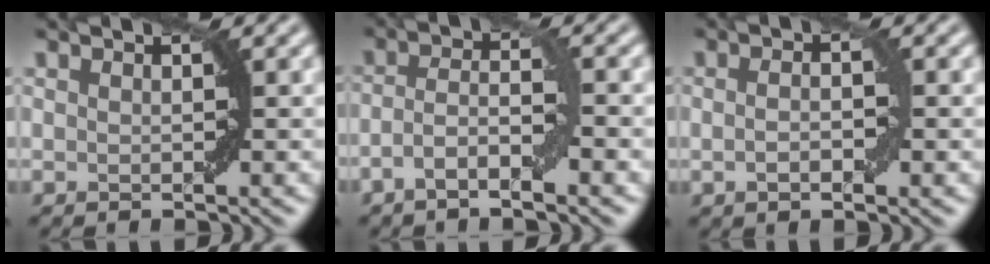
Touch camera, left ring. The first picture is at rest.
{"total": 3.6, "force": [-1.8, 0.6, 3.1], "torque": [-0.057, 0.007, -0.041]}
{"total": 2.3, "force": [-0.2, 0.7, 2.2], "torque": [-0.040, -0.003, -0.005]}